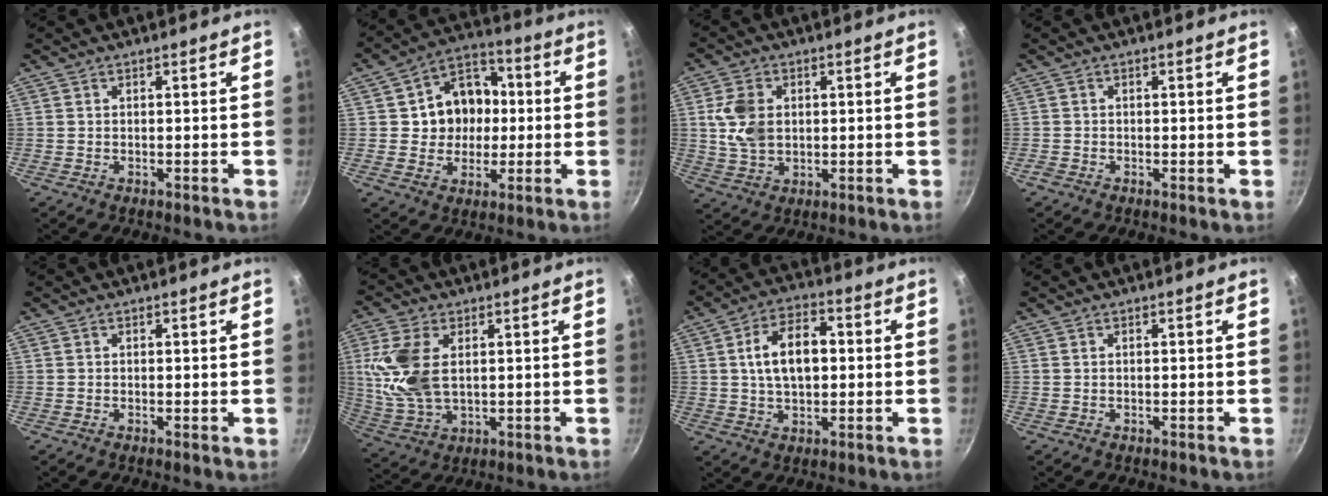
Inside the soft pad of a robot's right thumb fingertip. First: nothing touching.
{"total": 12.5, "force": [0.7, 10.3, 7.1], "torque": [-0.056, 0.021, 0.008]}
{"total": 8.2, "force": [1.3, 5.8, 5.7], "torque": [-0.103, -0.001, 0.031]}
{"total": 1.0, "force": [-0.5, 0.5, 0.7], "torque": [-0.007, -0.002, -0.015]}
{"total": 0.5, "force": [0.0, 0.1, 0.5], "torque": [-0.007, -0.003, -0.003]}
{"total": 12.7, "force": [2.2, 7.4, 10.1], "torque": [-0.219, -0.003, 0.052]}
{"total": 10.9, "force": [1.2, 6.4, 8.8], "torque": [-0.139, 0.015, 0.018]}
{"total": 0.0}